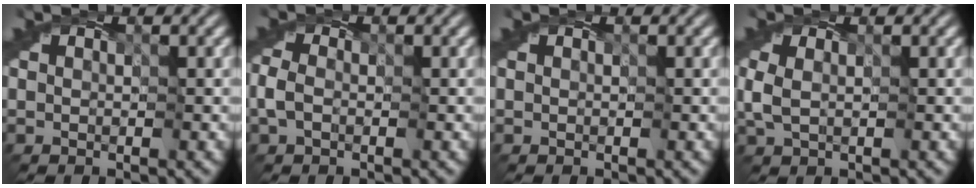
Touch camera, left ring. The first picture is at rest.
{"total": 1.5, "force": [-0.6, 1.0, 0.8], "torque": [-0.024, 0.007, -0.016]}
{"total": 0.0}
{"total": 1.5, "force": [0.1, 1.0, 1.2], "torque": [-0.037, 0.001, 0.002]}